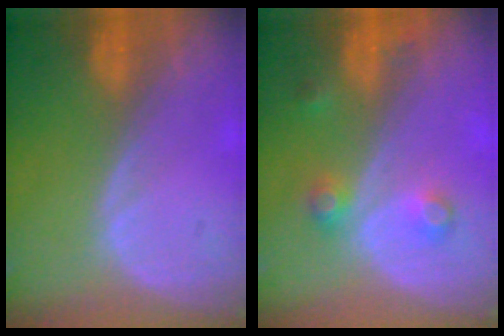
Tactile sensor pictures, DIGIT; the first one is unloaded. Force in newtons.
{"total": 3.7, "press": 3.3, "slide": 1.7}